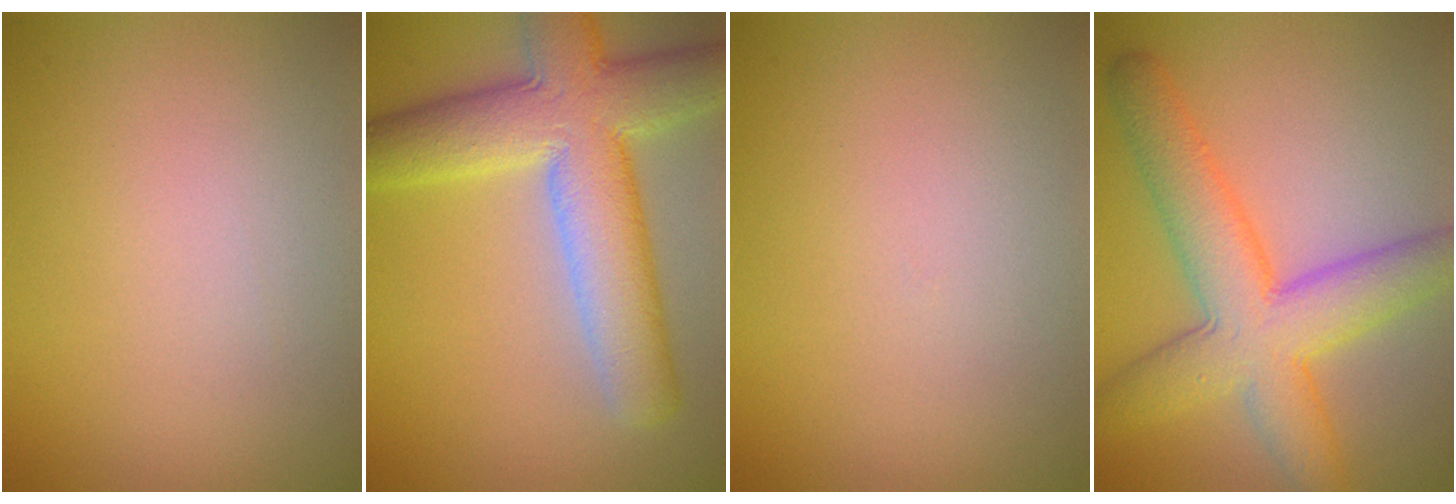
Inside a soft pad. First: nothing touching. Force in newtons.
{"total": 9.9, "press": 9.9, "slide": 0.6}
{"total": 0.0}
{"total": 7.7, "press": 7.7, "slide": 0.2}